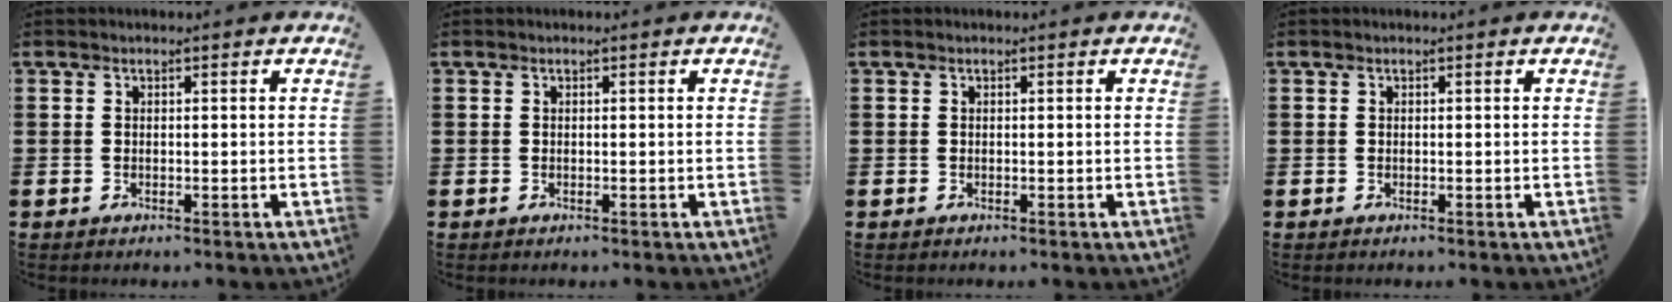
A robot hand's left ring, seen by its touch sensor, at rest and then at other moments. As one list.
[{"total": 0.0}, {"total": 0.0}, {"total": 0.0}]